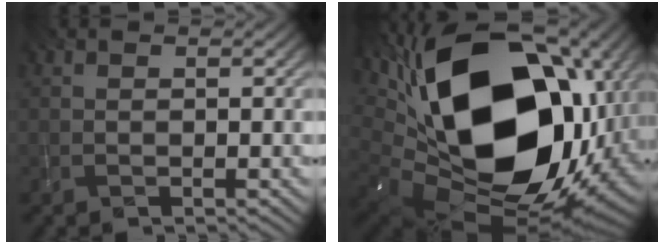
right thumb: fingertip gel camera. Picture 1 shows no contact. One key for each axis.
{"total": 22.1, "fx": 2.5, "fy": 13.9, "fz": 17.0, "tx": -0.358, "ty": -0.015, "tz": 0.054}